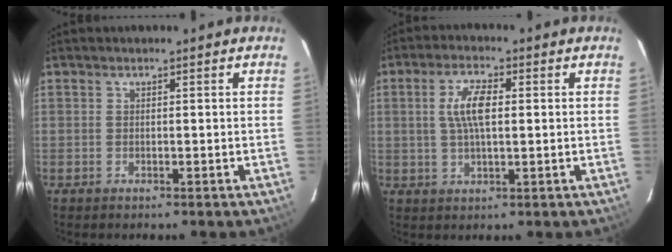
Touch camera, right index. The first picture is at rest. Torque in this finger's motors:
{"motor_torque": [0.72, 0.01, 0.63, 0.14]}